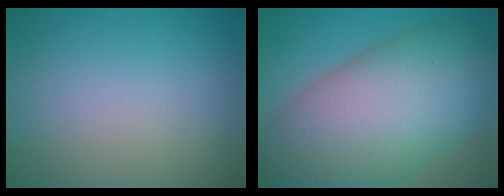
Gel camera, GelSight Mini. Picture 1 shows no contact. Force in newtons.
{"total": 15.7, "press": 15.6, "slide": 0.7}